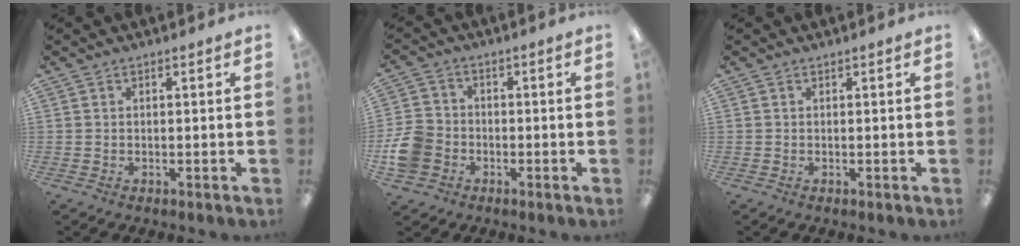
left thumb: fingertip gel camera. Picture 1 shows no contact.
{"total": 8.1, "force": [-2.4, 6.8, 3.7], "torque": [-0.093, 0.025, -0.044]}
{"total": 0.0}